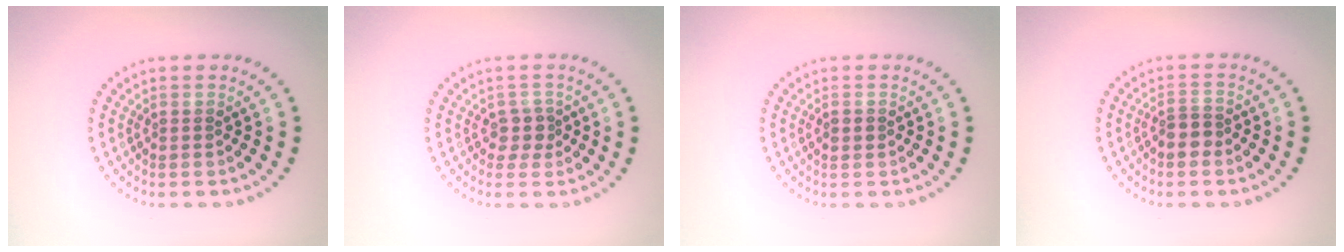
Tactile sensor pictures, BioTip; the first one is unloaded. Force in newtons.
{"total": 1.8, "press": 1.4, "slide": 1.1}
{"total": 1.2, "press": 1.2, "slide": 0.0}
{"total": 2.1, "press": 1.7, "slide": 1.1}